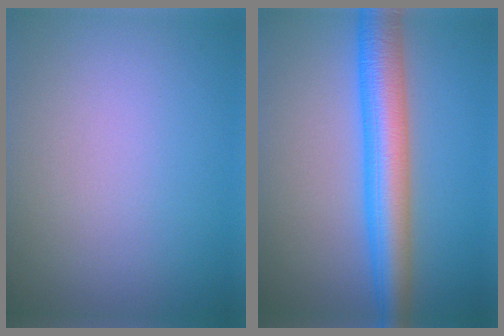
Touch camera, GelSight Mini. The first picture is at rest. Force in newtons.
{"total": 6.9, "press": 6.9, "slide": 0.1}